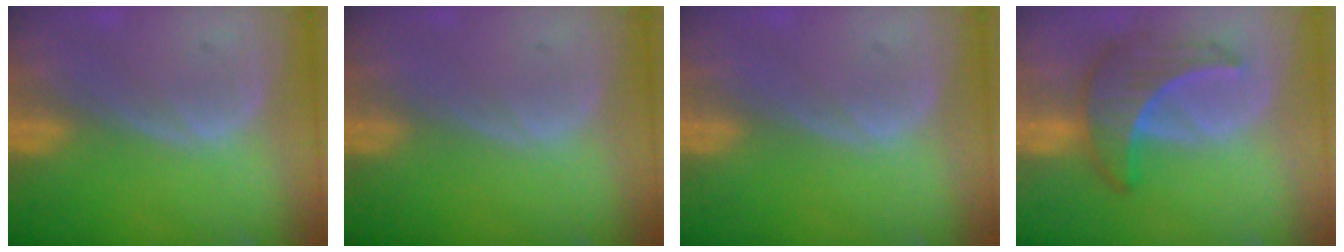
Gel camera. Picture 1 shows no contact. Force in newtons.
{"total": 0.0}
{"total": 0.0}
{"total": 6.5, "press": 6.4, "slide": 1.0}